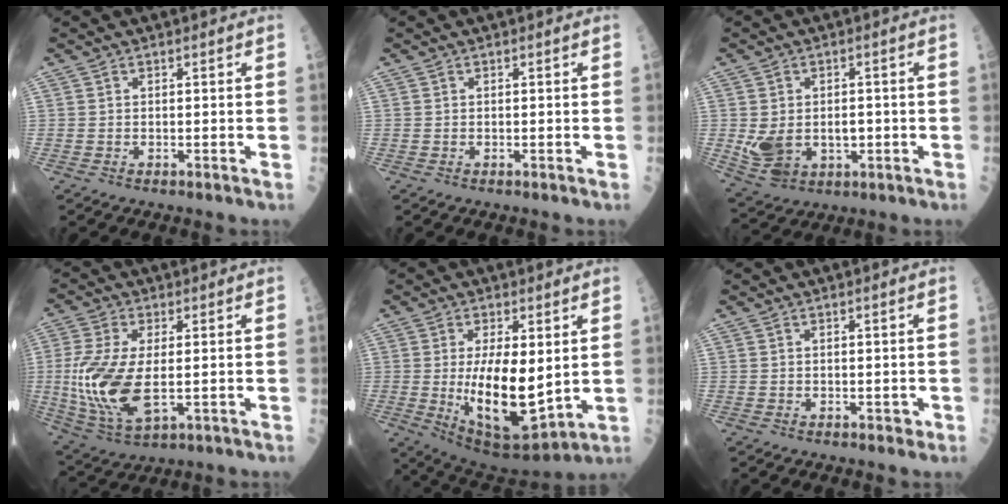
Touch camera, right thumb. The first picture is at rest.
{"total": 0.0}
{"total": 9.7, "force": [-1.0, 7.1, 6.5], "torque": [-0.096, 0.005, 0.004]}
{"total": 15.6, "force": [-0.9, 7.1, 13.8], "torque": [-0.311, -0.016, -0.005]}
{"total": 16.0, "force": [0.2, 6.6, 14.6], "torque": [-0.235, -0.032, 0.024]}
{"total": 0.7, "force": [-0.1, 0.5, 0.4], "torque": [0.003, 0.002, -0.003]}